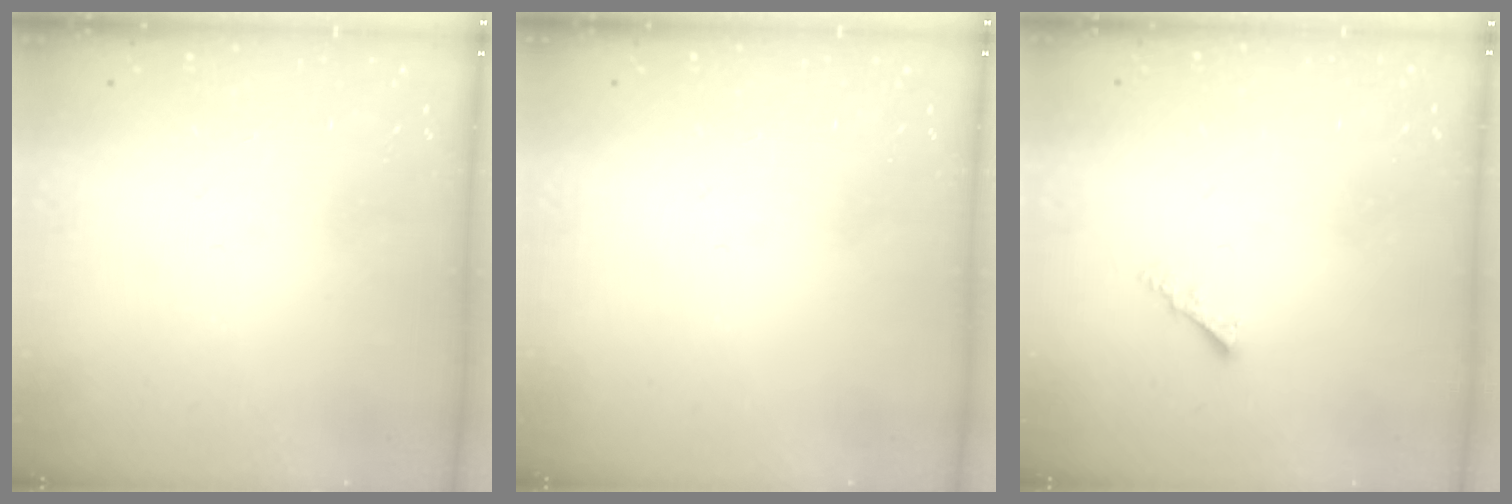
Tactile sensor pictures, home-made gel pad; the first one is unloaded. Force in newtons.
{"total": 0.0}
{"total": 1.9, "press": 1.9, "slide": 0.4}